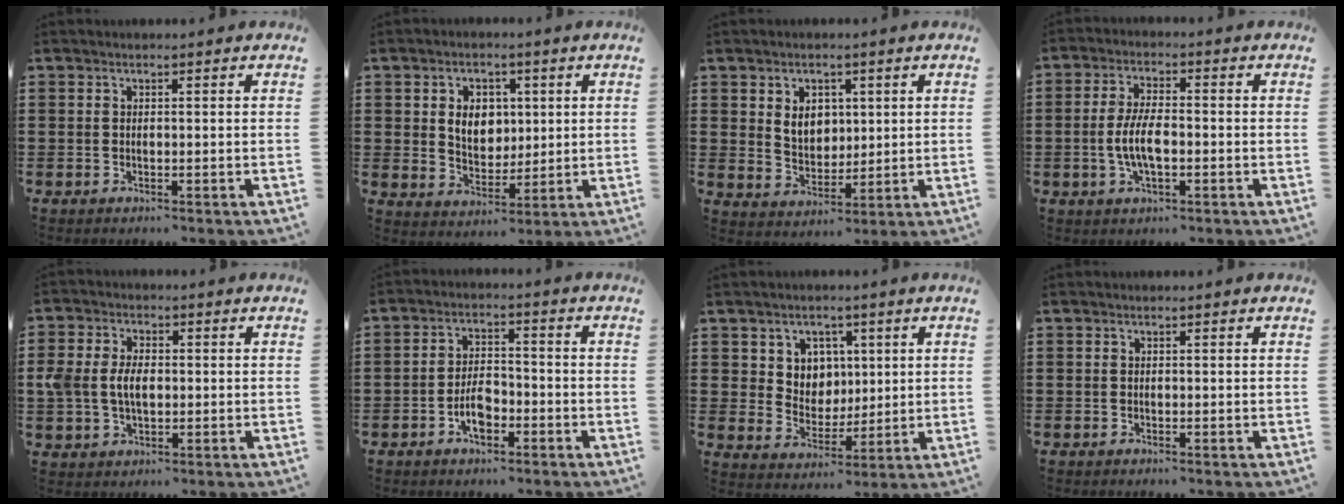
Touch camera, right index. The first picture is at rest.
{"total": 5.8, "force": [1.0, 4.5, 3.6], "torque": [-0.070, 0.007, 0.013]}
{"total": 5.1, "force": [1.9, 4.1, 2.4], "torque": [-0.047, 0.007, 0.031]}
{"total": 6.0, "force": [-1.1, 2.4, 5.4], "torque": [-0.123, -0.002, -0.027]}
{"total": 5.3, "force": [-0.1, 3.5, 4.0], "torque": [-0.103, 0.004, -0.009]}
{"total": 4.9, "force": [-2.3, 2.4, 3.6], "torque": [-0.075, 0.003, -0.046]}
{"total": 5.5, "force": [2.4, 4.9, 0.7], "torque": [-0.035, 0.004, 0.042]}
{"total": 0.0}